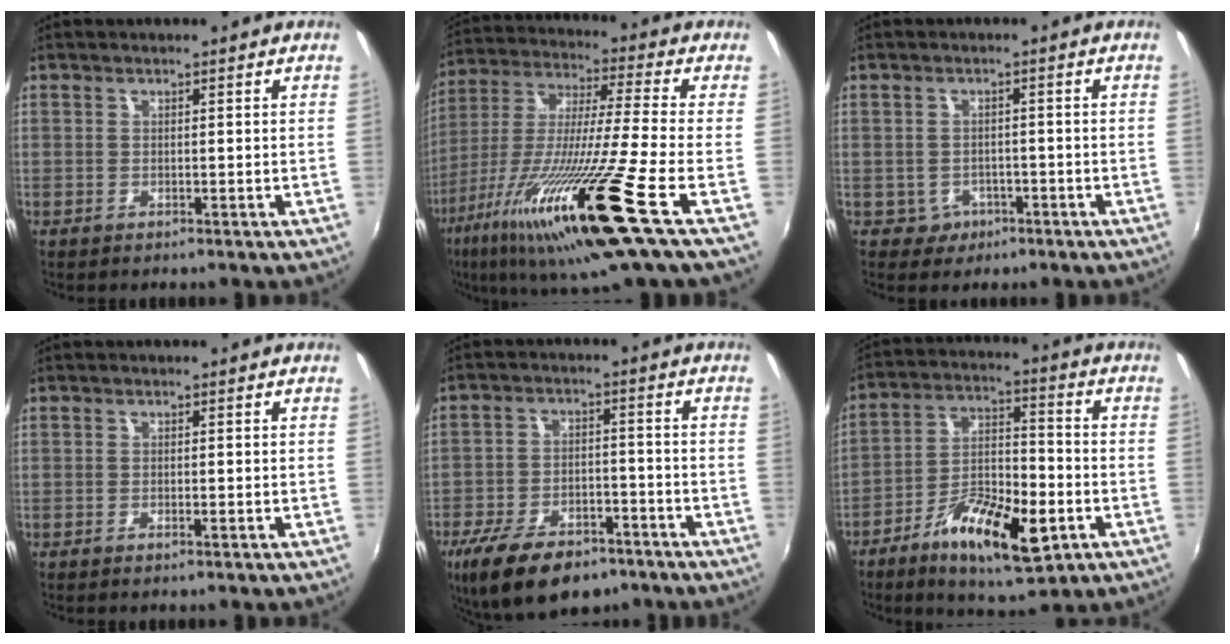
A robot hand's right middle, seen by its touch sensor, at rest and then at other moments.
{"total": 21.5, "force": [-10.4, -1.0, 18.8], "torque": [-0.360, -0.051, -0.196]}
{"total": 3.7, "force": [-1.7, 3.2, 0.6], "torque": [-0.024, 0.006, -0.019]}
{"total": 0.7, "force": [-0.4, 0.1, 0.5], "torque": [-0.011, 0.000, -0.009]}
{"total": 16.9, "force": [-11.5, 7.9, 9.6], "torque": [-0.207, -0.025, -0.181]}
{"total": 15.5, "force": [-7.6, 5.4, 12.4], "torque": [-0.231, -0.012, -0.130]}